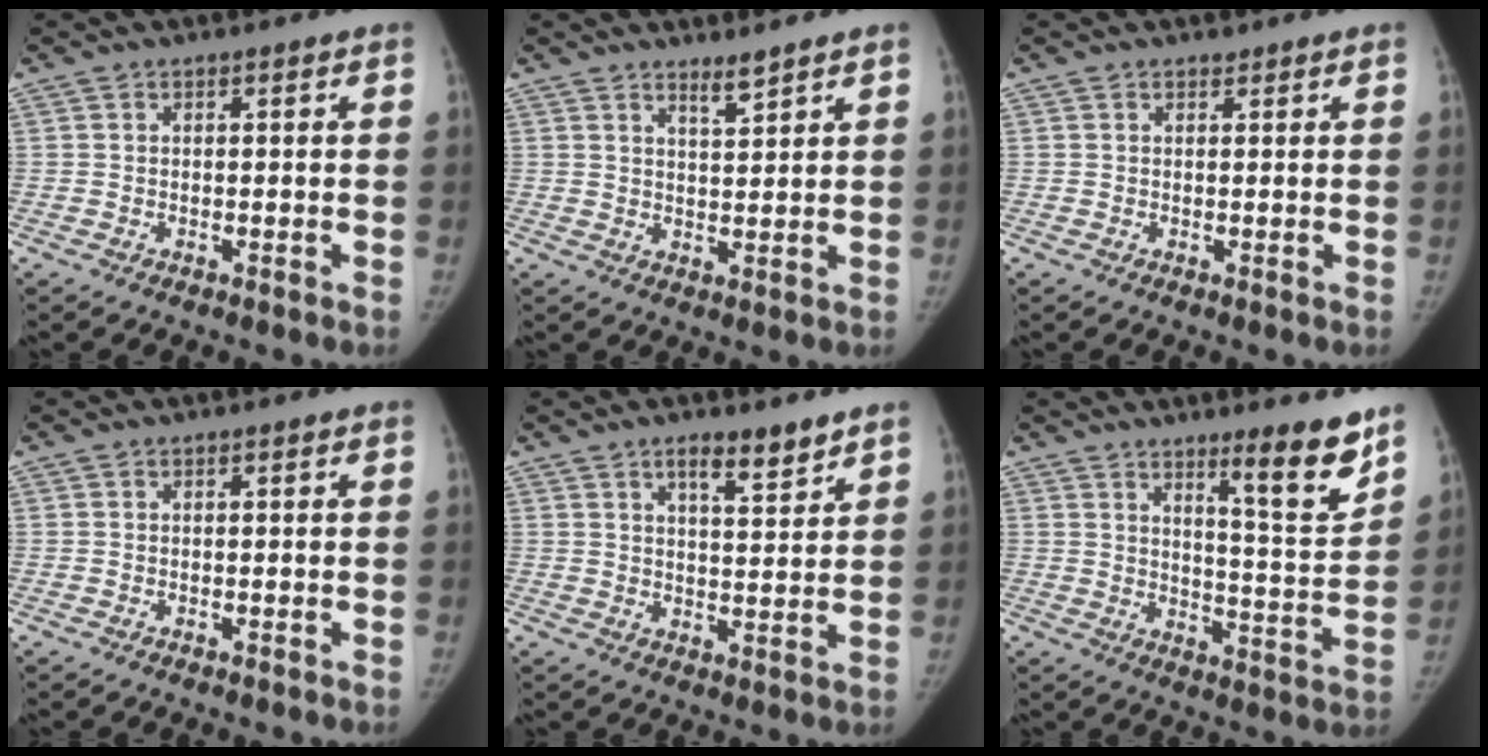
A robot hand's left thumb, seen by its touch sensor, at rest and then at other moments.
{"total": 2.7, "force": [2.4, 0.2, 1.3], "torque": [-0.017, -0.026, 0.043]}
{"total": 0.5, "force": [0.5, 0.3, 0.0], "torque": [-0.001, -0.003, 0.005]}
{"total": 0.0}
{"total": 5.8, "force": [4.3, 1.4, 3.7], "torque": [-0.045, -0.032, 0.066]}
{"total": 11.2, "force": [7.8, 1.2, 7.9], "torque": [-0.097, -0.070, 0.121]}